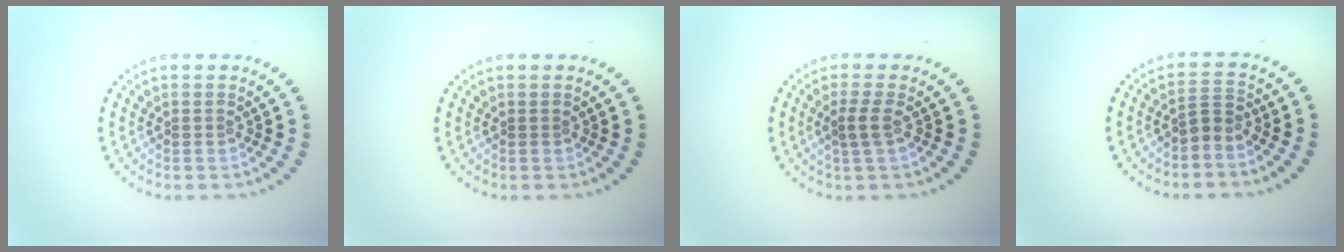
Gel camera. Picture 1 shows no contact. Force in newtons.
{"total": 0.0}
{"total": 1.4, "press": 1.2, "slide": 0.9}
{"total": 1.8, "press": 1.3, "slide": 1.1}